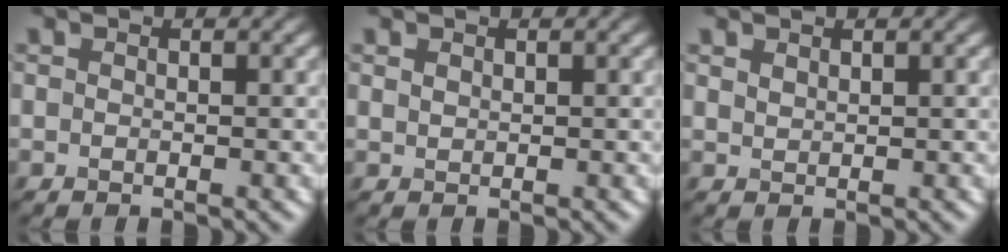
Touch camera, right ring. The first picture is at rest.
{"total": 0.6, "force": [0.4, 0.4, 0.2], "torque": [-0.007, -0.001, 0.010]}
{"total": 0.8, "force": [0.7, 0.3, 0.3], "torque": [-0.009, -0.001, 0.018]}